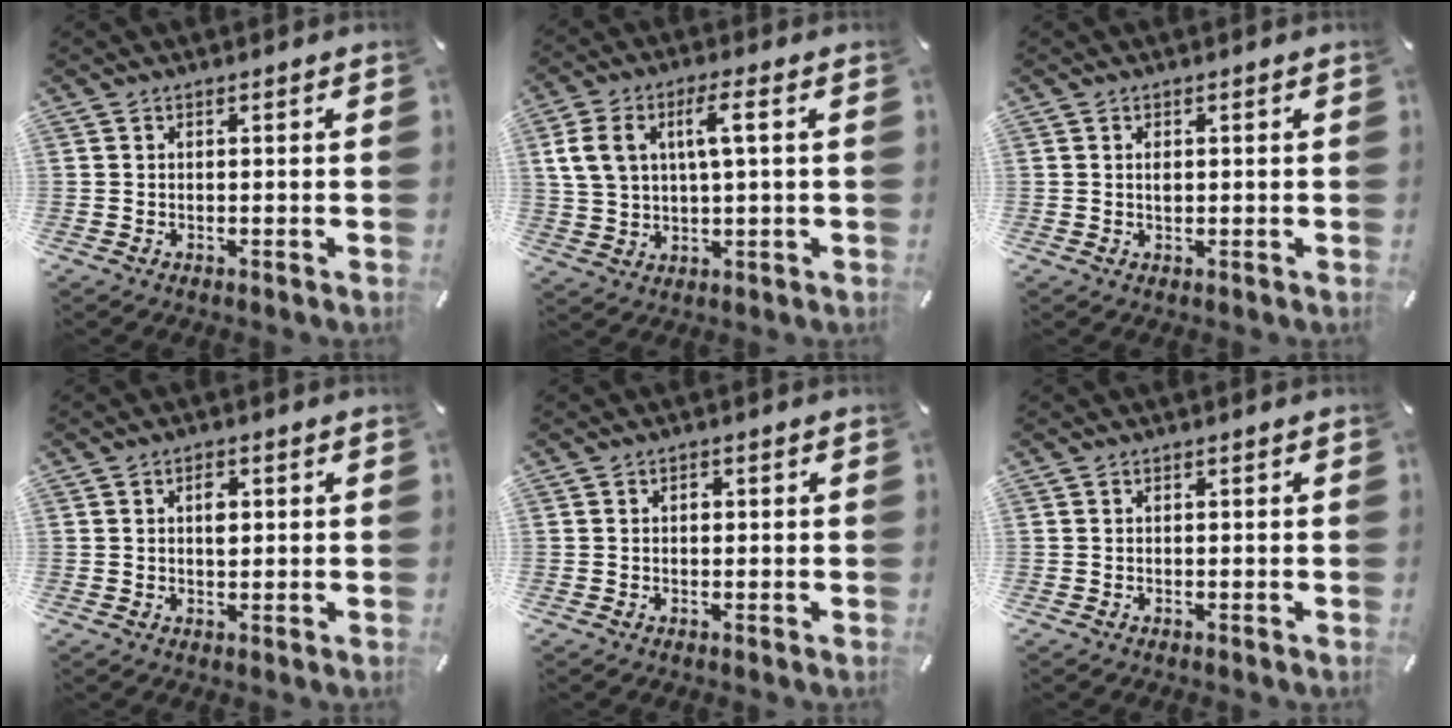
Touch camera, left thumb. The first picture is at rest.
{"total": 8.2, "force": [2.6, 4.1, 6.7], "torque": [-0.149, 0.007, 0.042]}
{"total": 1.2, "force": [0.2, 0.7, 1.0], "torque": [-0.021, 0.002, 0.003]}
{"total": 3.0, "force": [0.6, 1.7, 2.3], "torque": [-0.033, 0.000, 0.006]}
{"total": 1.2, "force": [0.1, 0.9, 0.7], "torque": [-0.008, 0.002, -0.002]}
{"total": 0.0}